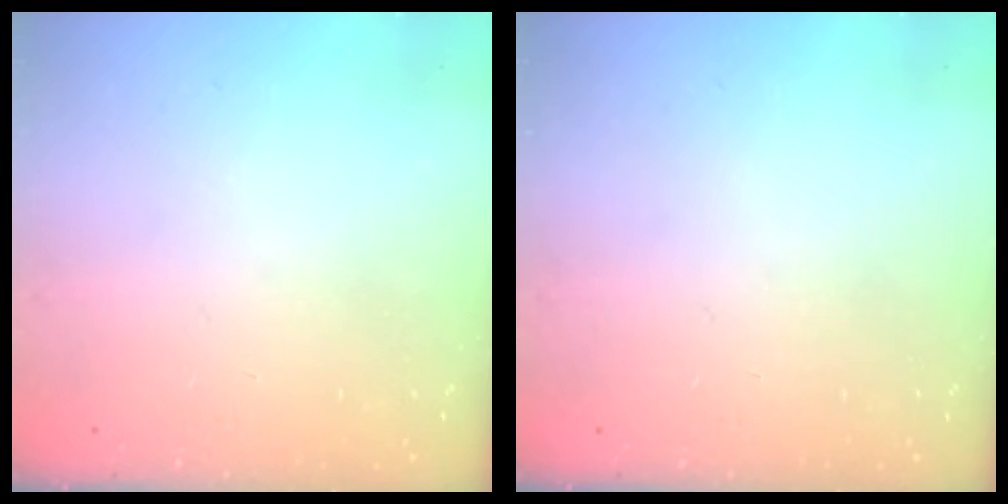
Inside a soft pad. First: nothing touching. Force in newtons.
{"total": 0.0}